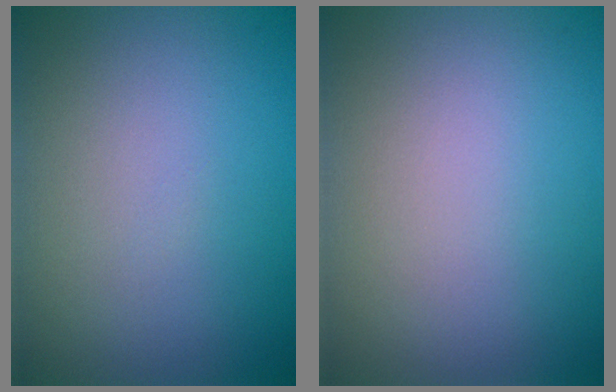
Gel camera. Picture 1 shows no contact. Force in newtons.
{"total": 0.0}